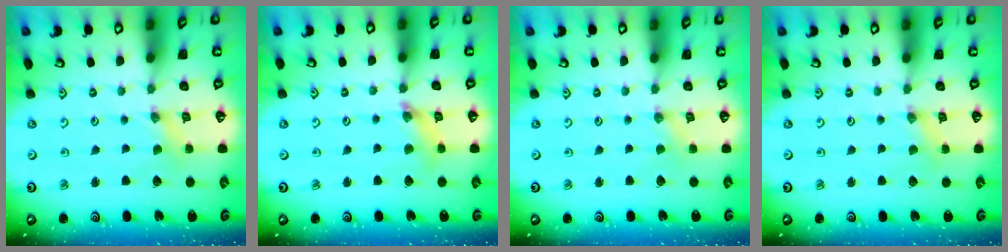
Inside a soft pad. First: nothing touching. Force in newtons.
{"total": 5.6, "press": 5.6, "slide": 0.5}
{"total": 0.7, "press": 0.7, "slide": 0.2}
{"total": 1.1, "press": 1.1, "slide": 0.2}